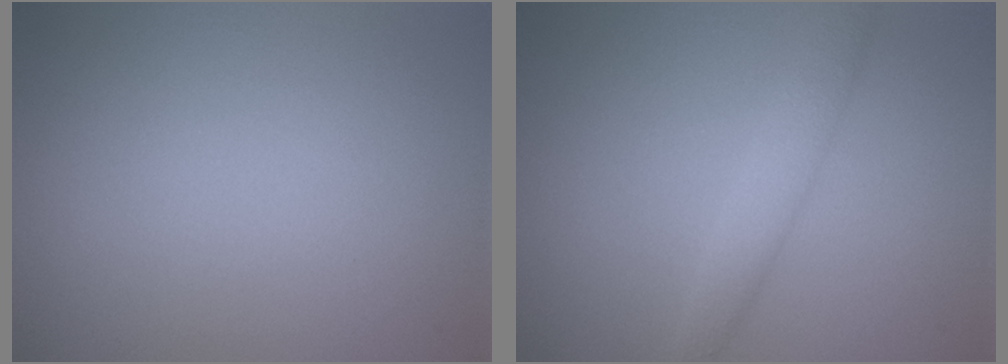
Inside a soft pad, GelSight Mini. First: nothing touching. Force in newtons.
{"total": 2.1, "press": 2.1, "slide": 0.0}